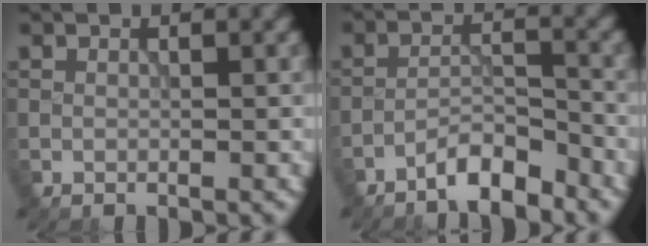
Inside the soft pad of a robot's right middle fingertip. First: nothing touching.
{"total": 3.9, "force": [-3.3, 0.7, 2.0], "torque": [-0.033, 0.008, -0.066]}